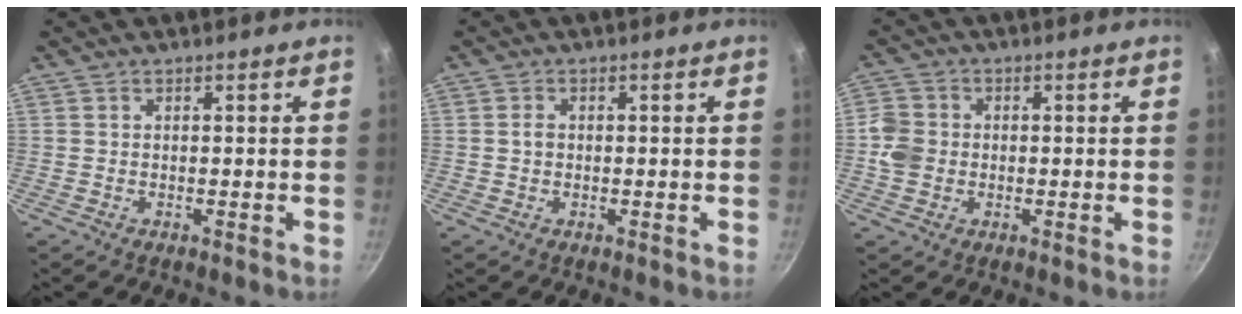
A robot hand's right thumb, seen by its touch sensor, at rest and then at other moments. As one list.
[{"total": 1.3, "force": [0.0, 1.0, 0.8], "torque": [-0.011, 0.006, -0.001]}, {"total": 5.4, "force": [-0.6, 4.7, 2.4], "torque": [-0.031, 0.010, -0.021]}]